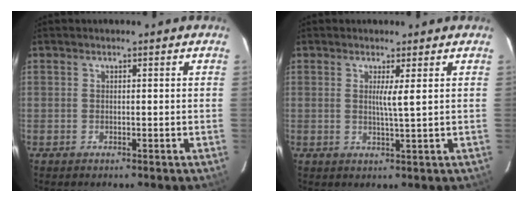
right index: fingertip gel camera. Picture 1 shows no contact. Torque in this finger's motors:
{"motor_torque": [0.03, -0.01, 0.04, 0.02]}